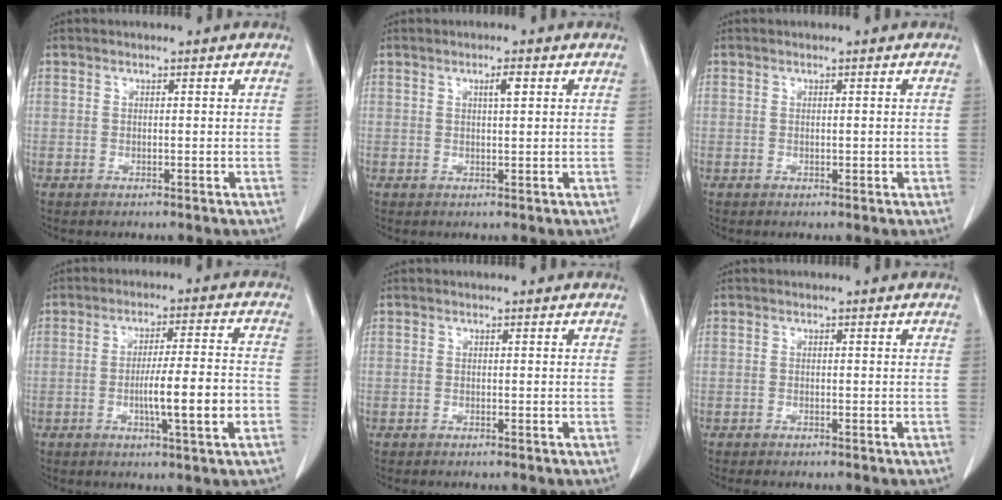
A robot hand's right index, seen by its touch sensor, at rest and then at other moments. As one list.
[{"total": 1.8, "force": [0.7, 0.2, 1.6], "torque": [-0.031, -0.001, 0.011]}, {"total": 0.7, "force": [0.0, 0.4, 0.6], "torque": [-0.009, -0.001, 0.003]}, {"total": 9.1, "force": [-2.5, 0.1, 8.7], "torque": [-0.138, 0.000, -0.041]}, {"total": 0.0}, {"total": 0.9, "force": [-0.8, 0.0, 0.4], "torque": [-0.010, -0.002, -0.011]}]